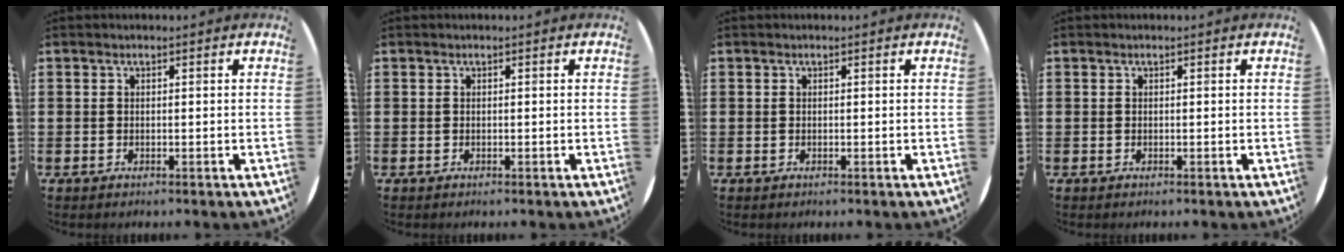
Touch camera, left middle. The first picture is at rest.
{"total": 0.0}
{"total": 0.0}
{"total": 0.0}